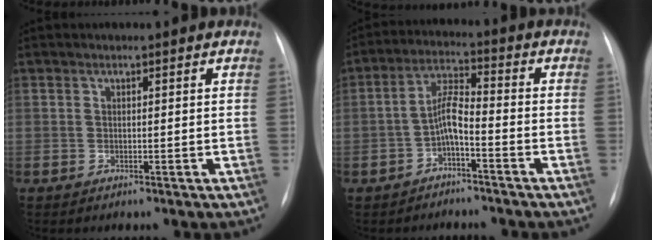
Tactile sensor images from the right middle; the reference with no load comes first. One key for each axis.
{"total": 4.5, "fx": -2.2, "fy": 1.1, "fz": 3.8, "tx": -0.079, "ty": 0.021, "tz": -0.041}